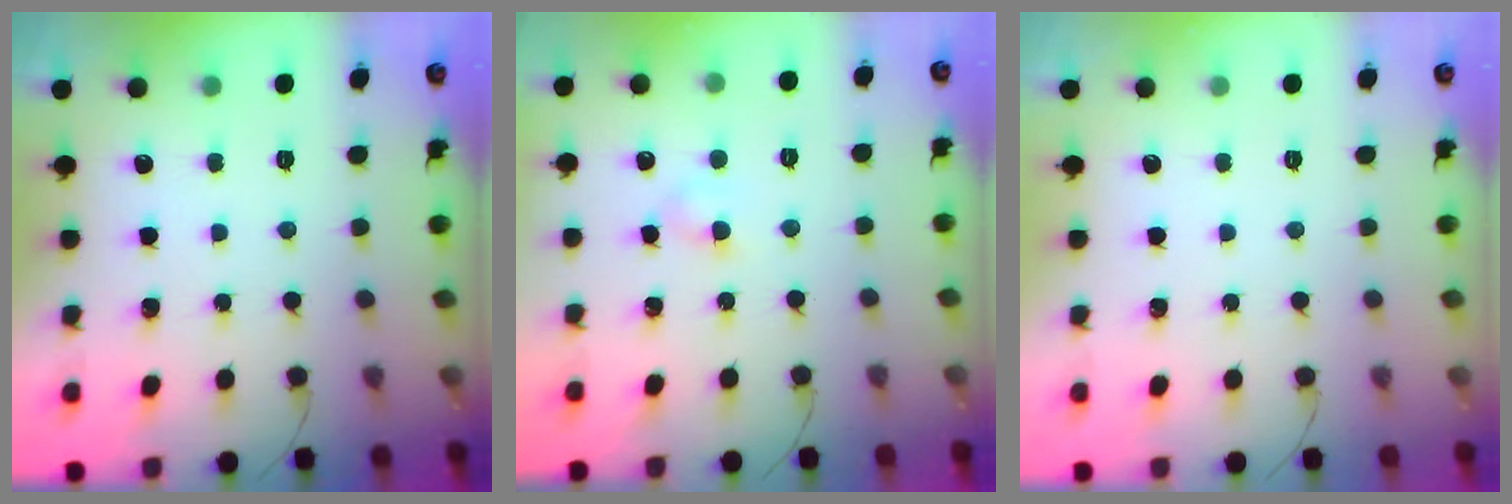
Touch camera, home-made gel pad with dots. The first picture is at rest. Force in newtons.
{"total": 2.8, "press": 2.6, "slide": 1.0}
{"total": 0.0}